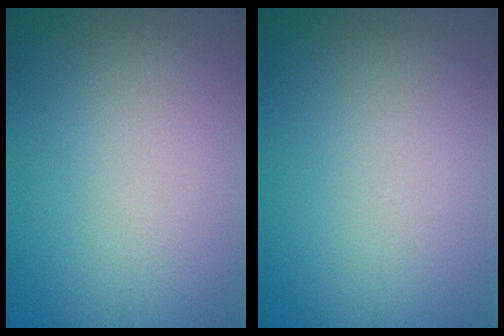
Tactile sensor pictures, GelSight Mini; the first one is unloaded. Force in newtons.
{"total": 0.0}